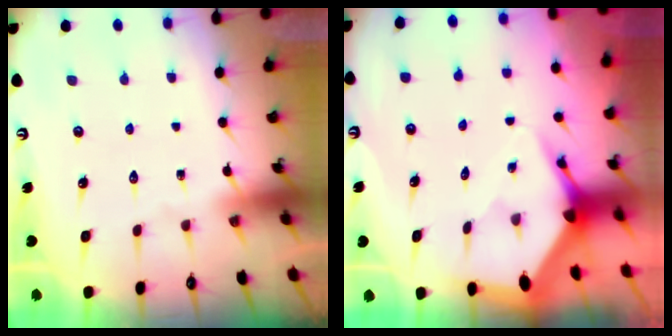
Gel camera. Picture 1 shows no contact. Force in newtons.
{"total": 5.2, "press": 5.1, "slide": 0.3}